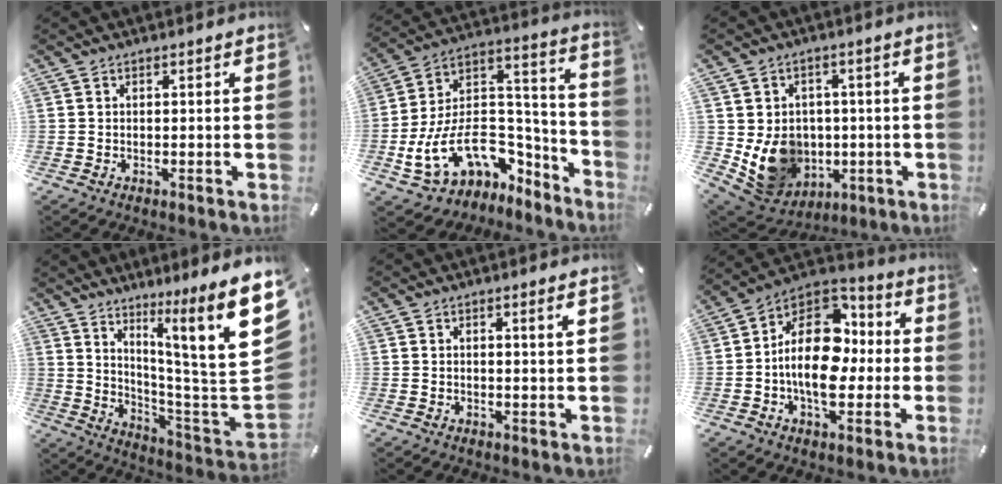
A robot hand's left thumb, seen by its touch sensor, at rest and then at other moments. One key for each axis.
{"total": 16.3, "fx": -4.7, "fy": 12.2, "fz": 9.7, "tx": -0.166, "ty": -0.014, "tz": -0.068}
{"total": 12.5, "fx": -1.1, "fy": 11.4, "fz": 4.9, "tx": -0.091, "ty": -0.004, "tz": -0.006}
{"total": 18.3, "fx": 8.5, "fy": 0.1, "fz": 16.2, "tx": -0.241, "ty": -0.095, "tz": 0.119}
{"total": 2.4, "fx": 0.9, "fy": 0.1, "fz": 2.2, "tx": -0.042, "ty": 0.000, "tz": 0.013}
{"total": 19.4, "fx": -0.6, "fy": 13.3, "fz": 14.2, "tx": -0.248, "ty": 0.003, "tz": -0.007}